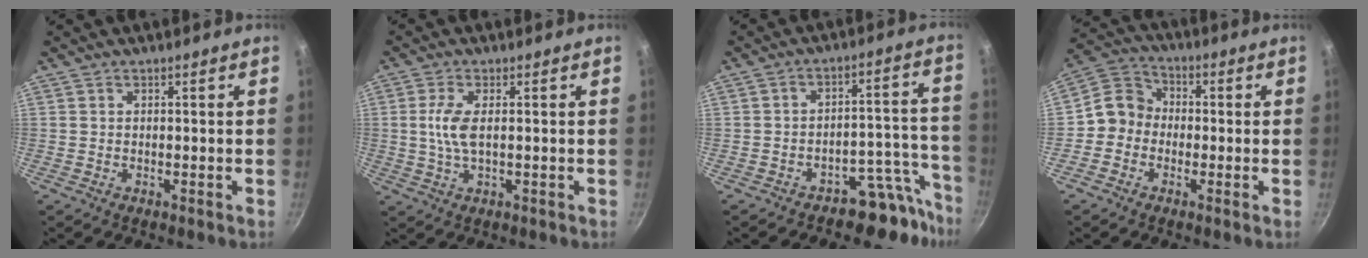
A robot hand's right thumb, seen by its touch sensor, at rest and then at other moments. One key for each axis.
{"total": 5.2, "fx": 0.4, "fy": 1.9, "fz": 4.8, "tx": -0.108, "ty": 0.001, "tz": 0.007}
{"total": 10.0, "fx": -8.1, "fy": 5.0, "fz": 3.2, "tx": 0.039, "ty": 0.102, "tz": -0.112}
{"total": 7.2, "fx": -1.5, "fy": 6.5, "fz": 2.7, "tx": -0.017, "ty": 0.026, "tz": -0.053}